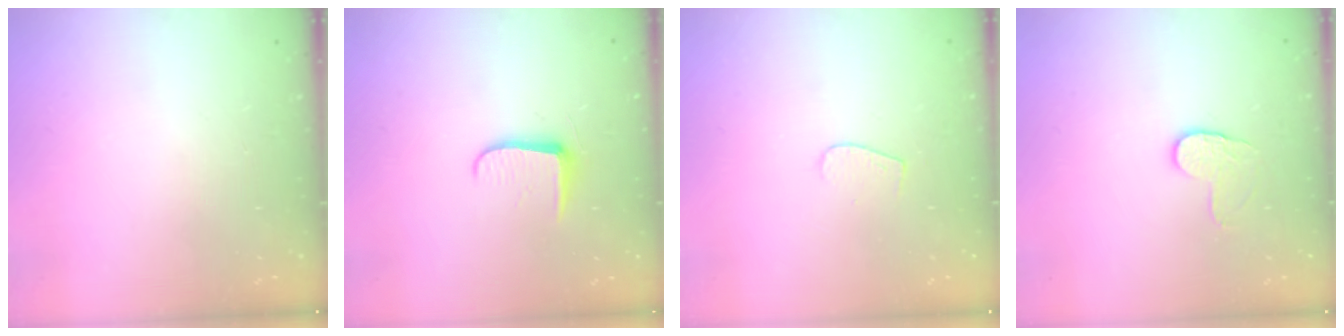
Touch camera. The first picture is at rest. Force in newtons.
{"total": 5.9, "press": 5.8, "slide": 0.8}
{"total": 3.9, "press": 3.9, "slide": 0.4}
{"total": 4.3, "press": 4.3, "slide": 0.4}